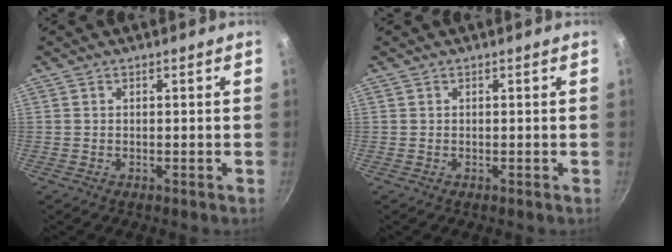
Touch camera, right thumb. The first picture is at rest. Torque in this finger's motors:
{"motor_torque": [0.06, -0.14, -0.39, 0.30, -0.03]}